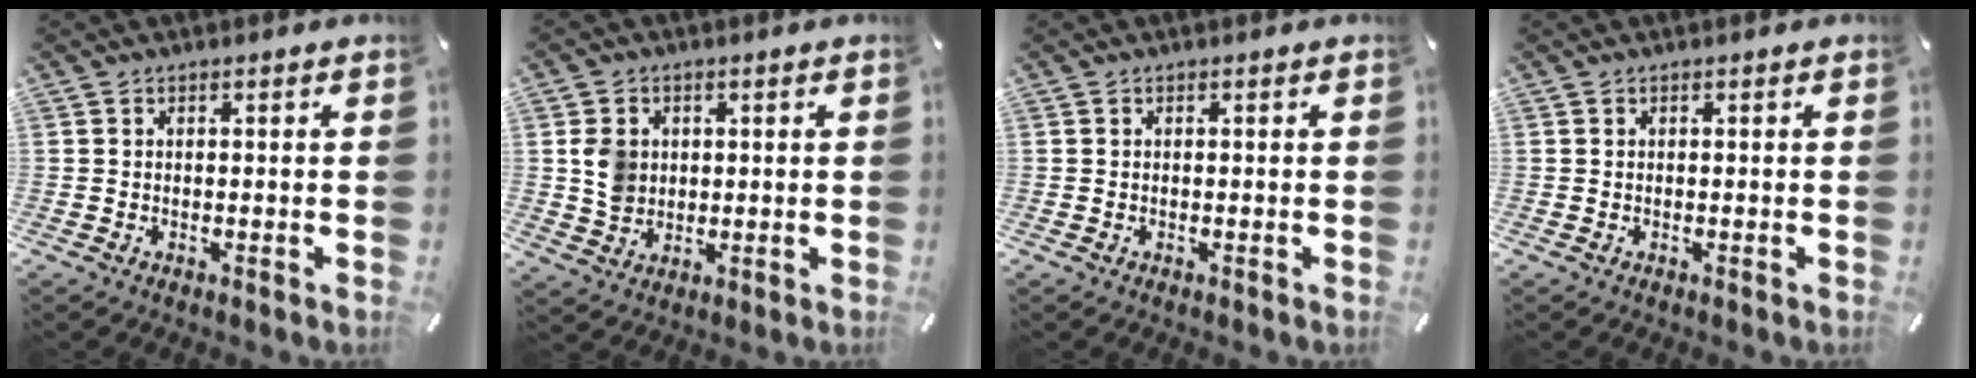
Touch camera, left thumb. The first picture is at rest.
{"total": 6.2, "force": [1.1, 5.6, 2.6], "torque": [-0.047, 0.006, 0.020]}
{"total": 0.0}
{"total": 0.0}